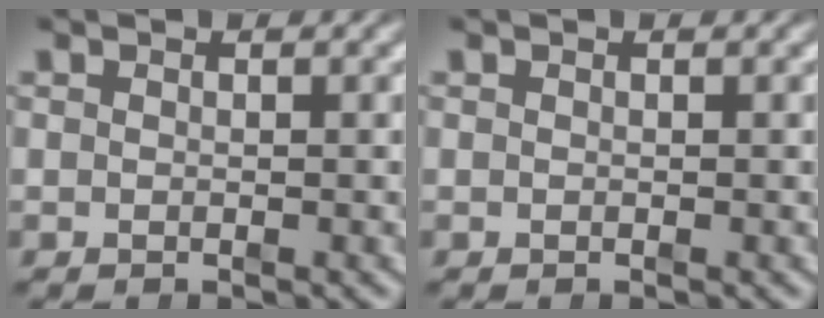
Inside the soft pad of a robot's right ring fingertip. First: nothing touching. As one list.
[{"total": 0.0}]